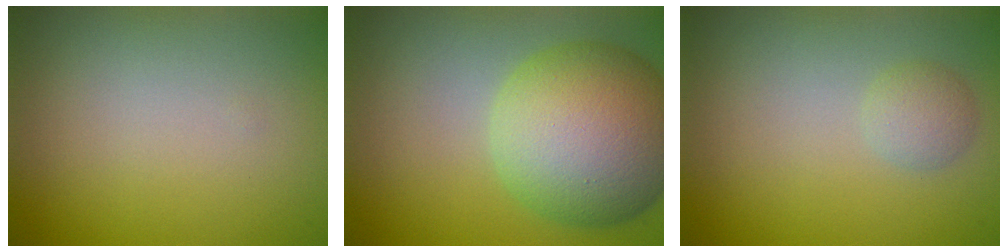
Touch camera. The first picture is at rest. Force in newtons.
{"total": 10.6, "press": 10.6, "slide": 0.6}
{"total": 1.5, "press": 1.5, "slide": 0.0}